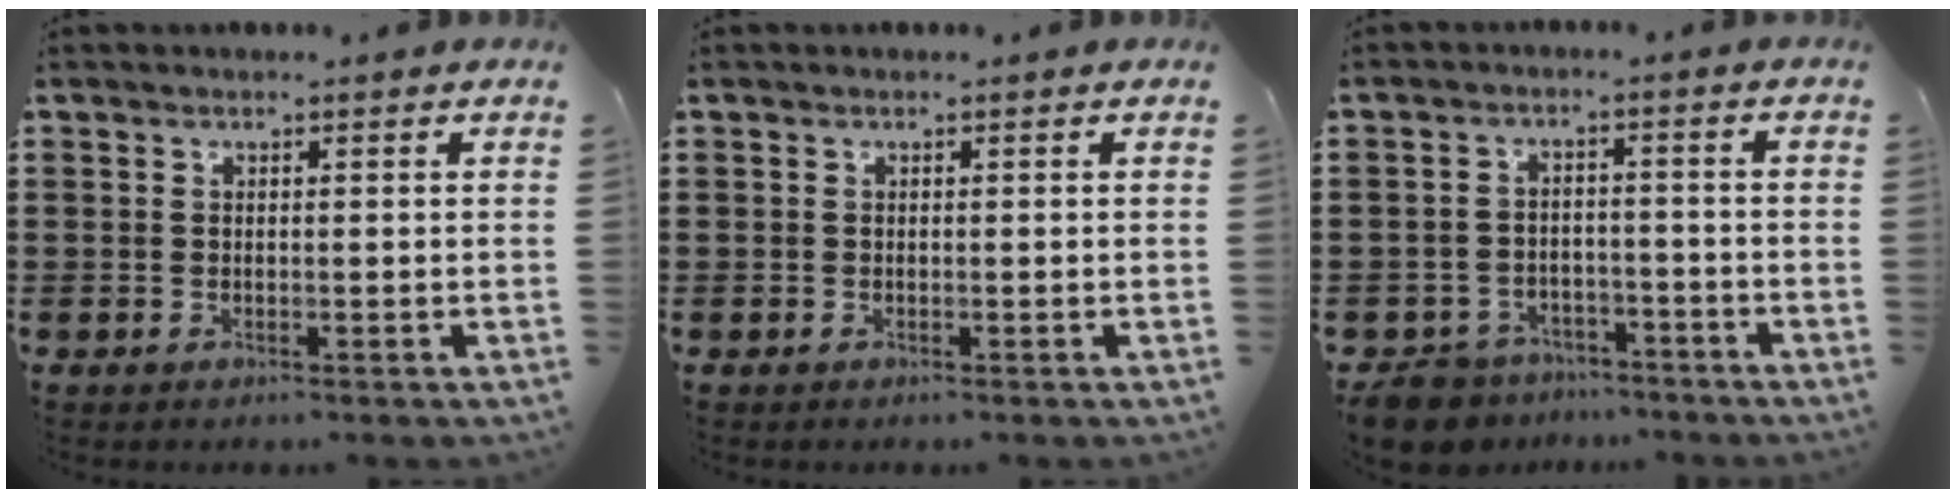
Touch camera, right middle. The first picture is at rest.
{"total": 0.0}
{"total": 6.0, "force": [-5.8, 1.4, 0.6], "torque": [-0.027, 0.008, -0.118]}